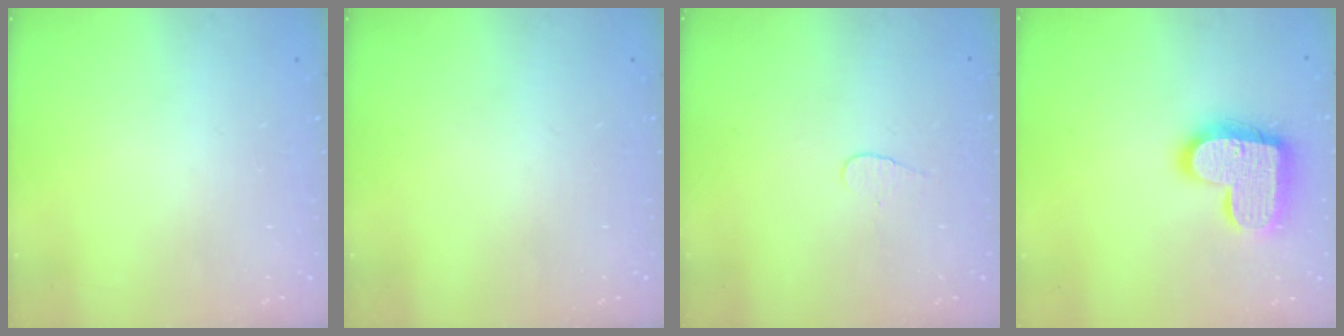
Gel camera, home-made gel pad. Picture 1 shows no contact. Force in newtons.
{"total": 0.0}
{"total": 3.7, "press": 3.7, "slide": 0.4}
{"total": 17.8, "press": 17.7, "slide": 1.1}